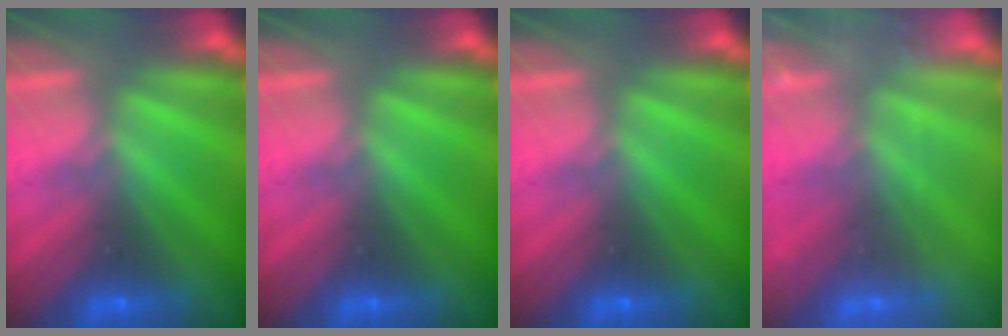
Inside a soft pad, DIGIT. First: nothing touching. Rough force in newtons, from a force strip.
{"total": 0.0}
{"total": 0.0}
{"total": 2.2}